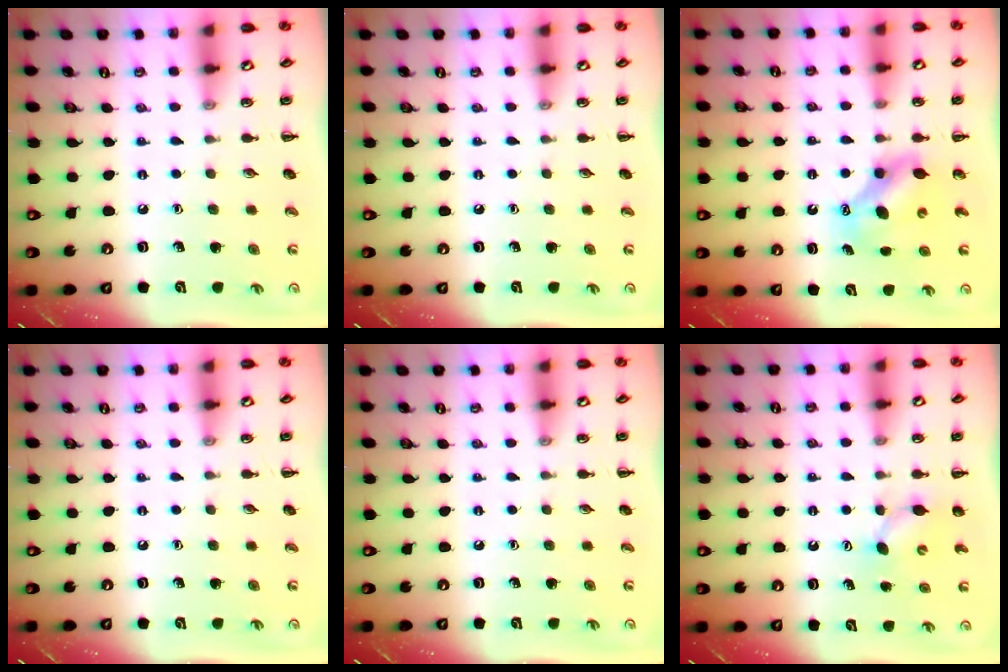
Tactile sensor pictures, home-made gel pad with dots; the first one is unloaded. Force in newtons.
{"total": 0.0}
{"total": 7.1, "press": 7.0, "slide": 1.1}
{"total": 0.0}
{"total": 0.0}
{"total": 5.5, "press": 5.4, "slide": 1.1}